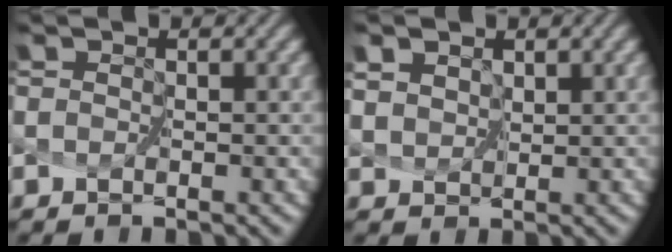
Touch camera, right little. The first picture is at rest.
{"total": 1.9, "force": [1.4, 1.2, 0.3], "torque": [0.011, 0.005, 0.021]}